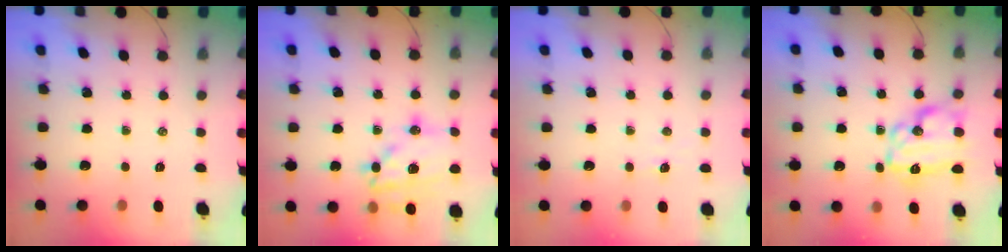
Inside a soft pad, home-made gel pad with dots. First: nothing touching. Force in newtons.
{"total": 16.3, "press": 16.0, "slide": 3.4}
{"total": 2.6, "press": 2.5, "slide": 0.8}
{"total": 17.1, "press": 17.1, "slide": 1.1}